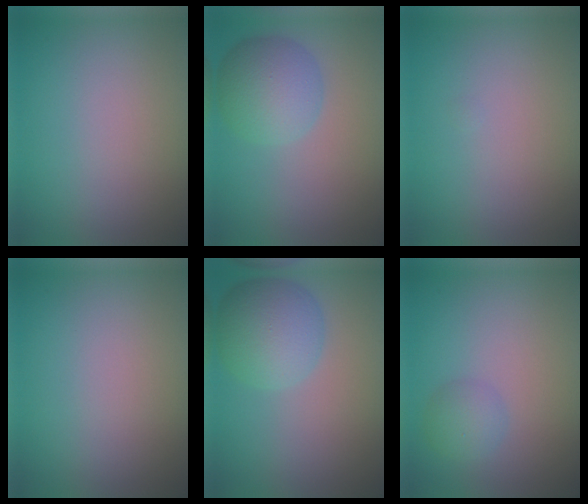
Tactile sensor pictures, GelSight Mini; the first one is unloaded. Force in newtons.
{"total": 5.2, "press": 5.2, "slide": 0.2}
{"total": 0.0}
{"total": 0.0}
{"total": 5.6, "press": 5.6, "slide": 0.2}
{"total": 1.9, "press": 1.9, "slide": 0.1}